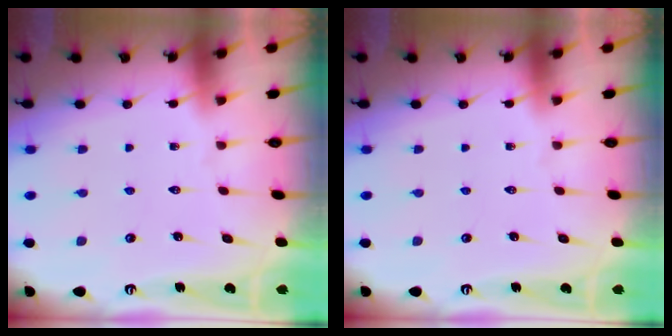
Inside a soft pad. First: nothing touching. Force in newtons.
{"total": 0.0}